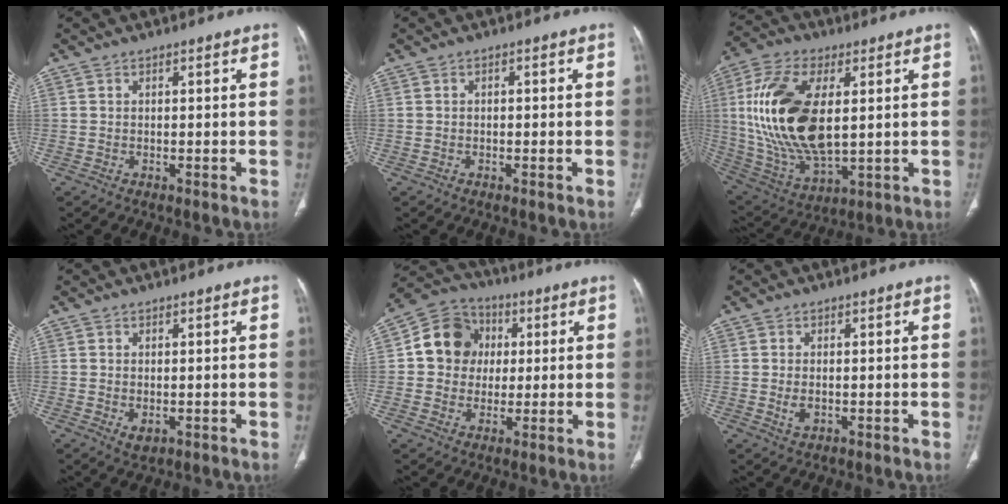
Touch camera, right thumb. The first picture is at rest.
{"total": 0.7, "force": [-0.1, 0.5, 0.5], "torque": [-0.006, 0.004, -0.003]}
{"total": 22.3, "force": [3.1, 11.4, 18.9], "torque": [-0.388, -0.015, 0.063]}
{"total": 2.2, "force": [-0.5, 1.3, 1.8], "torque": [-0.030, -0.003, -0.001]}
{"total": 11.7, "force": [1.7, 10.4, 5.0], "torque": [-0.054, 0.013, 0.020]}
{"total": 2.5, "force": [-0.3, 1.5, 2.0], "torque": [-0.041, -0.005, -0.001]}